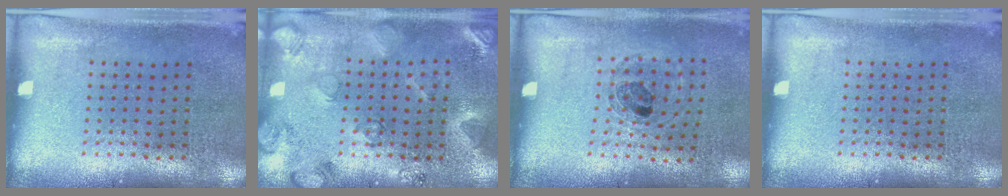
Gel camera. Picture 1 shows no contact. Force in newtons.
{"total": 2.3, "press": 2.2, "slide": 0.4}
{"total": 0.8, "press": 0.8, "slide": 0.3}
{"total": 0.0}